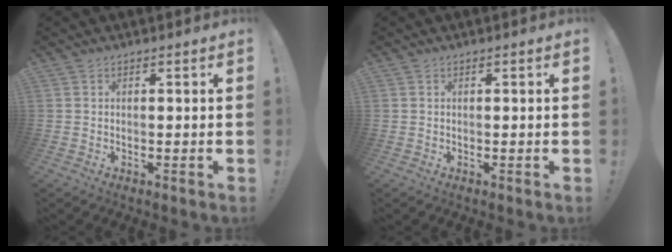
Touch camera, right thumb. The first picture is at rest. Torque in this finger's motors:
{"motor_torque": [0.10, 0.03, 0.31, -0.23, 0.13]}